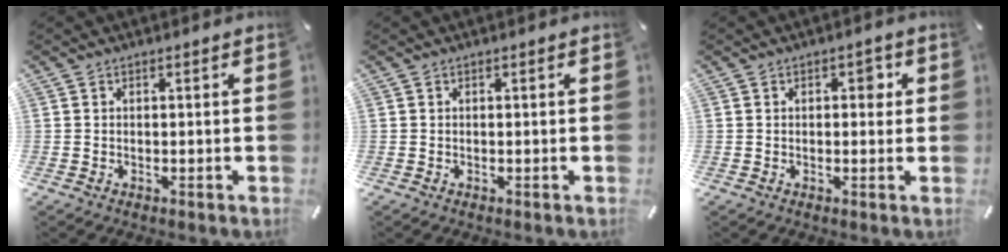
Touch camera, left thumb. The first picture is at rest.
{"total": 0.0}
{"total": 2.8, "force": [0.7, 1.7, 2.1], "torque": [-0.012, -0.002, 0.002]}